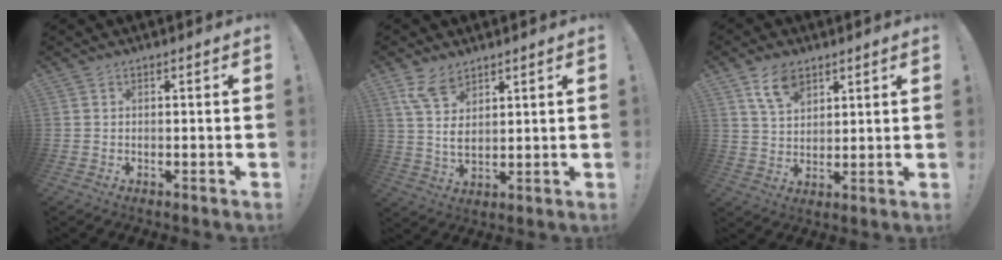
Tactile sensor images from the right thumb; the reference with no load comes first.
{"total": 8.2, "force": [5.2, 4.3, 4.8], "torque": [-0.094, -0.020, 0.102]}
{"total": 8.5, "force": [5.2, 4.9, 4.7], "torque": [-0.088, -0.013, 0.099]}